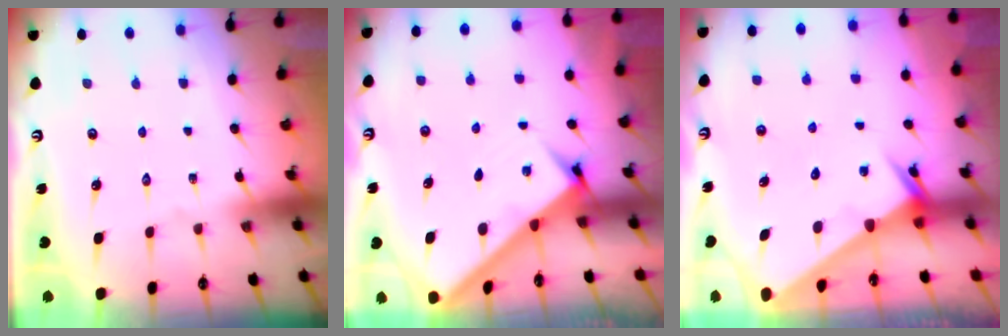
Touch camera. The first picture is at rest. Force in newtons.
{"total": 2.9, "press": 2.9, "slide": 0.4}
{"total": 2.4, "press": 2.4, "slide": 0.1}